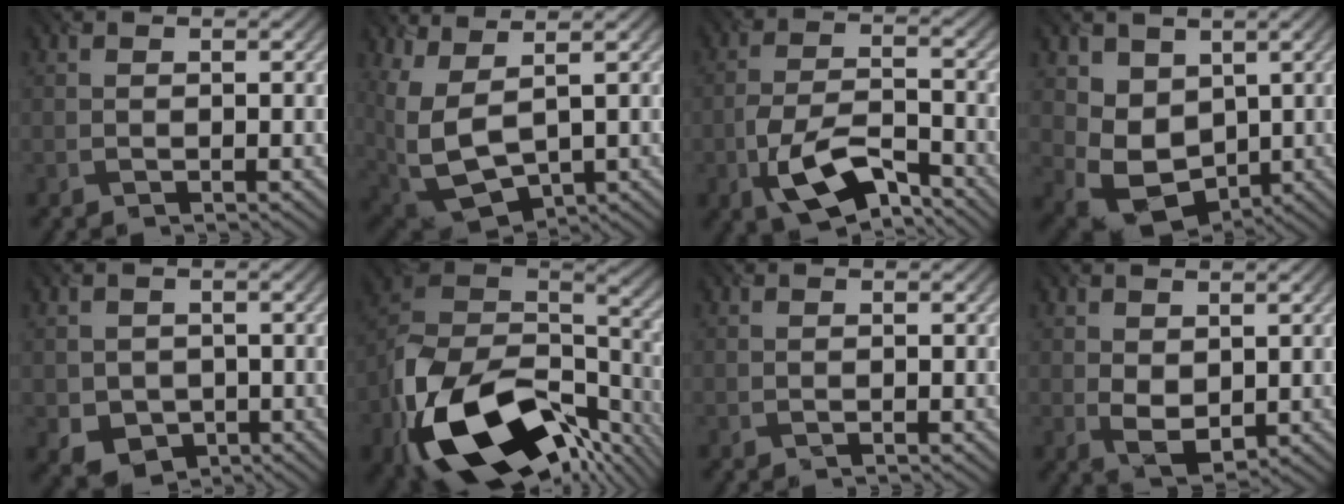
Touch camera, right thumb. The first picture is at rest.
{"total": 11.1, "force": [2.1, 5.9, 9.1], "torque": [-0.243, -0.021, 0.067]}
{"total": 9.6, "force": [-5.2, 4.2, 6.9], "torque": [-0.141, -0.002, -0.105]}
{"total": 6.9, "force": [1.2, 5.7, 3.8], "torque": [-0.098, -0.023, 0.025]}
{"total": 3.8, "force": [-0.7, 3.5, 1.5], "torque": [-0.048, -0.018, -0.012]}
{"total": 20.6, "force": [-10.8, 11.7, 13.2], "torque": [-0.300, -0.058, -0.148]}
{"total": 0.0}
{"total": 3.7, "force": [0.9, 2.3, 2.7], "torque": [-0.061, -0.007, 0.023]}